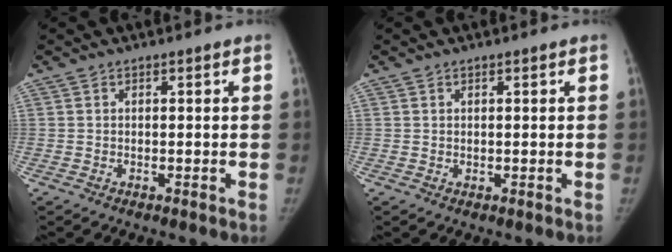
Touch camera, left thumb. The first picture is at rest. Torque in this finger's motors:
{"motor_torque": [-0.32, 0.20, 0.41, -0.15, 0.00]}